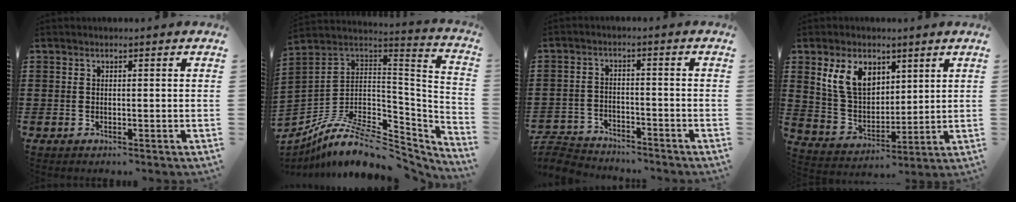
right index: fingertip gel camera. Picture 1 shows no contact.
{"total": 12.3, "force": [-7.9, 5.2, 8.0], "torque": [-0.156, 0.017, -0.139]}
{"total": 4.6, "force": [-4.5, 0.7, -0.1], "torque": [-0.015, 0.003, -0.100]}
{"total": 8.5, "force": [3.9, 5.6, 5.0], "torque": [-0.129, 0.017, 0.072]}